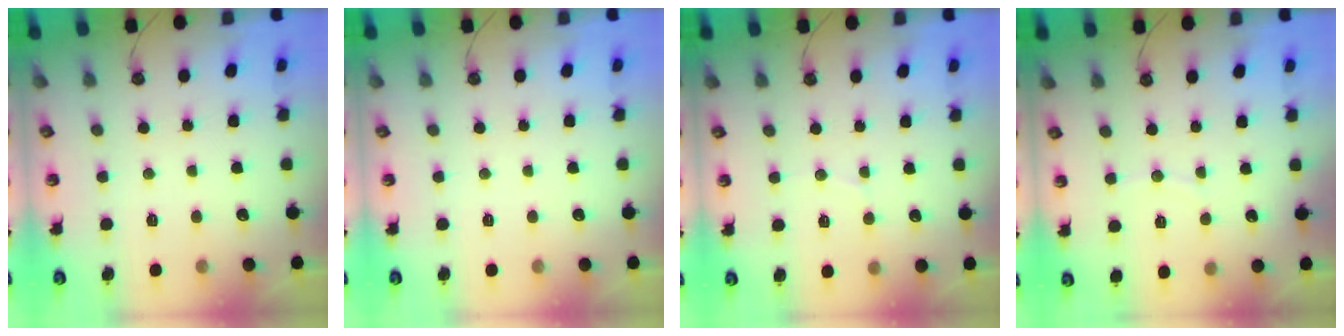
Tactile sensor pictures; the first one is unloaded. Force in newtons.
{"total": 0.0}
{"total": 5.1, "press": 5.1, "slide": 0.5}
{"total": 3.2, "press": 3.2, "slide": 0.1}